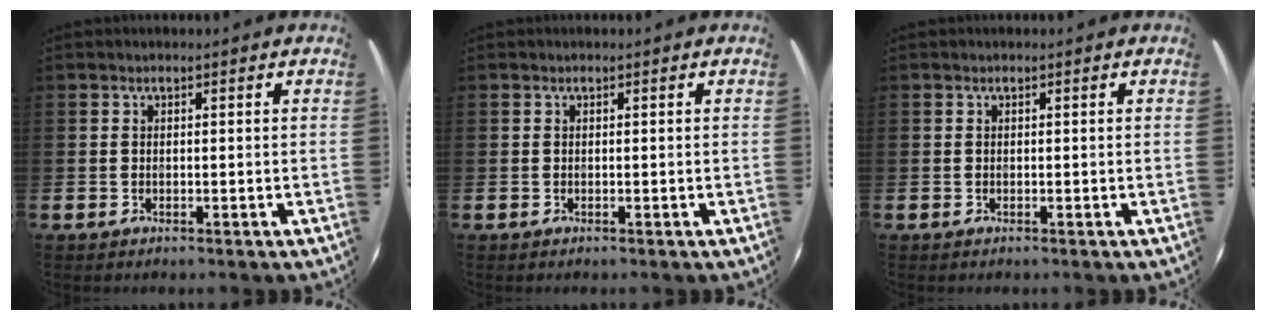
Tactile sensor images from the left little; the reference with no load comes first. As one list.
[{"total": 0.0}, {"total": 0.0}]